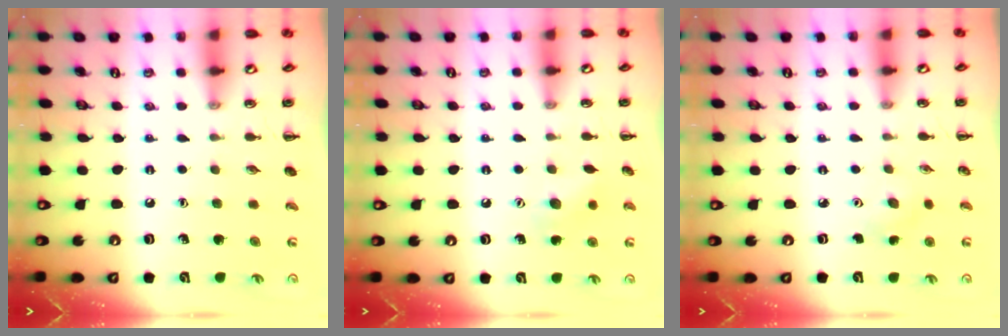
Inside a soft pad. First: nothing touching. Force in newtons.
{"total": 8.1, "press": 7.9, "slide": 1.8}
{"total": 3.0, "press": 2.8, "slide": 0.8}